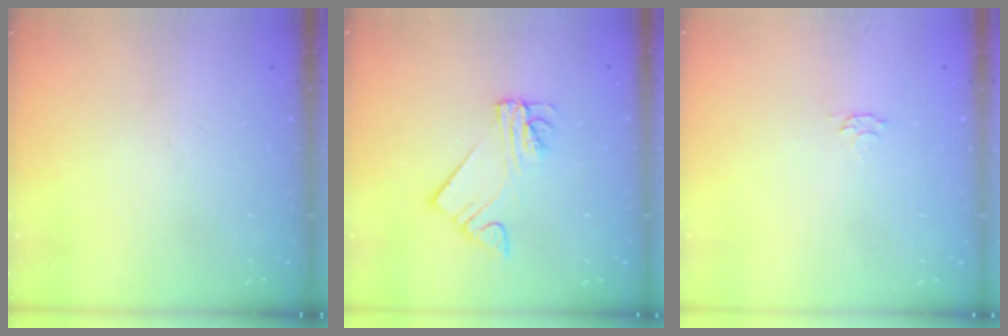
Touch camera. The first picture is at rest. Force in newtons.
{"total": 5.9, "press": 5.9, "slide": 0.7}
{"total": 2.8, "press": 2.7, "slide": 0.5}